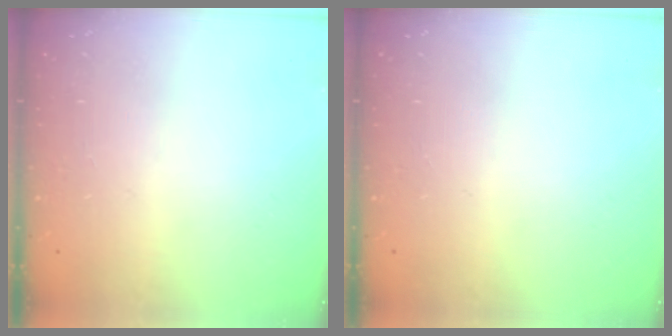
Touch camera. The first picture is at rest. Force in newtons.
{"total": 0.0}